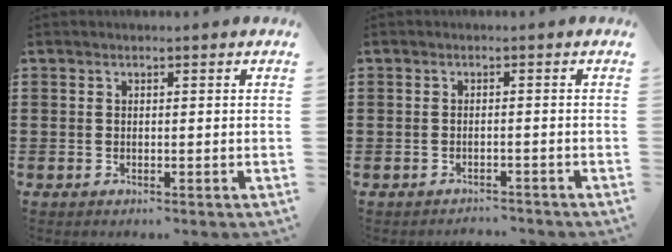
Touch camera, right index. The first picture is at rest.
{"total": 1.3, "force": [-1.3, 0.3, -0.1], "torque": [-0.004, 0.003, -0.029]}